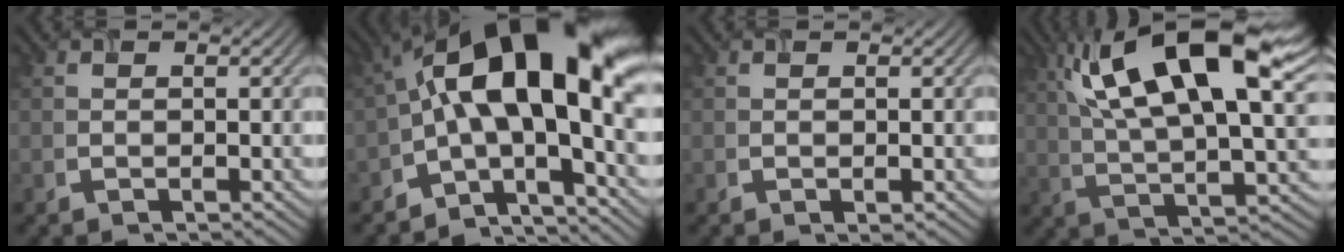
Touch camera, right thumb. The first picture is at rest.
{"total": 16.7, "force": [0.8, 6.4, 15.4], "torque": [-0.220, 0.035, -0.005]}
{"total": 0.7, "force": [-0.2, 0.3, 0.6], "torque": [-0.007, -0.004, -0.002]}
{"total": 18.9, "force": [8.0, 6.7, 15.8], "torque": [-0.299, 0.032, 0.135]}